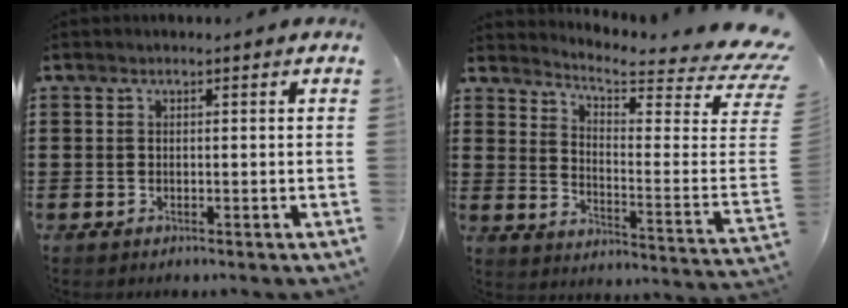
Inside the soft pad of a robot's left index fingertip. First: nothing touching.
{"total": 4.8, "force": [4.1, -0.1, 2.5], "torque": [-0.065, -0.053, 0.063]}